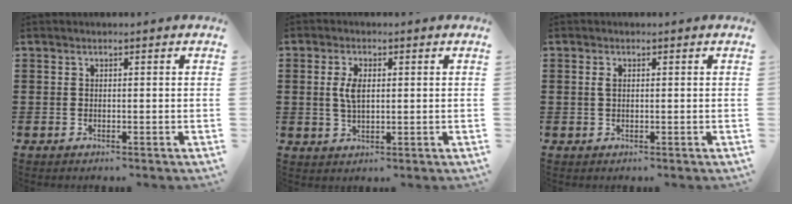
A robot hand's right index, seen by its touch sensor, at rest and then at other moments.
{"total": 3.9, "force": [0.6, 1.8, 3.4], "torque": [-0.079, 0.005, 0.006]}
{"total": 1.2, "force": [0.2, 0.6, 1.1], "torque": [-0.023, 0.003, 0.003]}